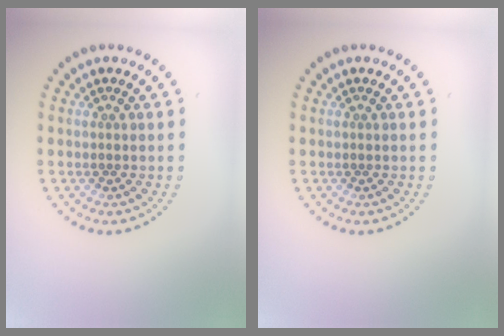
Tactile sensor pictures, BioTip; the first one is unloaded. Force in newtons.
{"total": 0.0}